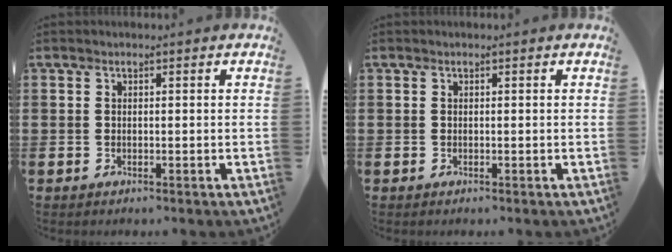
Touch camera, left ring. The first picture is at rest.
{"total": 0.0}